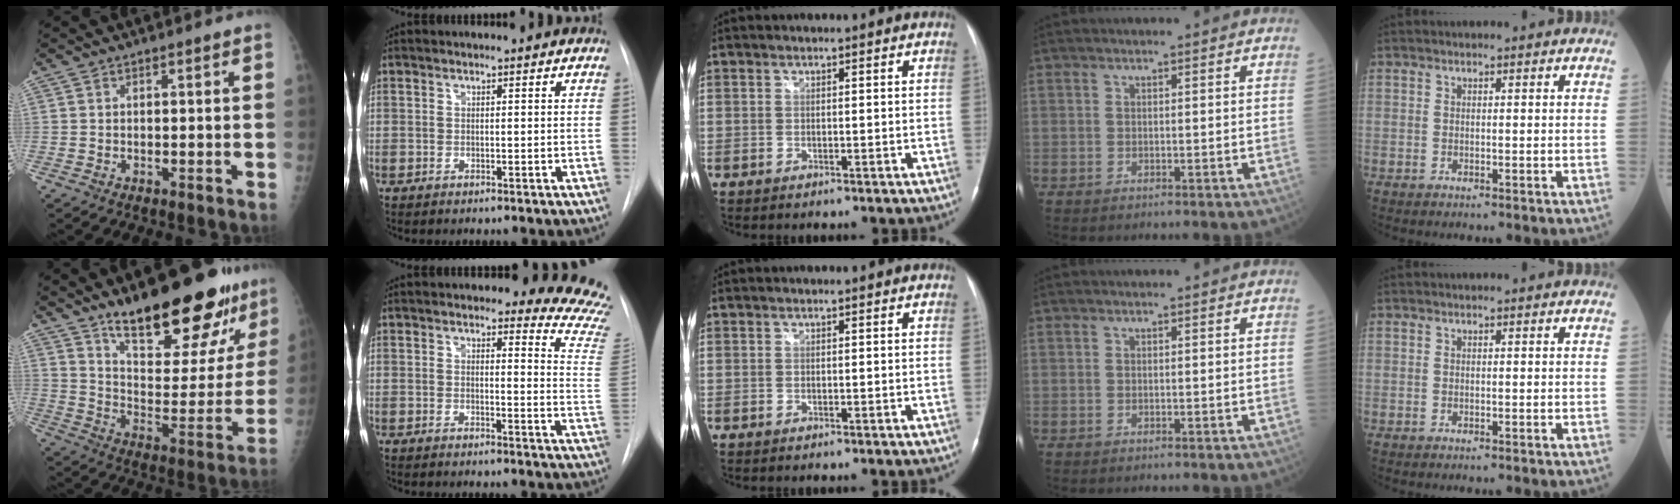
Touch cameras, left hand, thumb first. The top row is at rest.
{"thumb": {"total": 24.7, "force": [17.2, 8.6, 15.4], "torque": [-0.176, -0.093, 0.263]}, "index": {"total": 12.8, "force": [12.3, 1.3, 3.3], "torque": [-0.006, -0.101, 0.097]}}